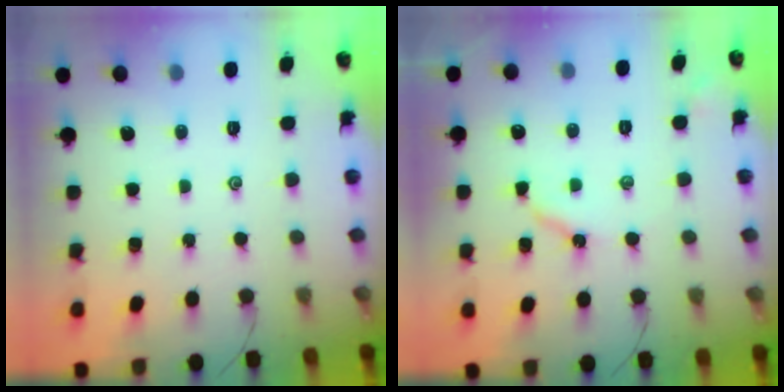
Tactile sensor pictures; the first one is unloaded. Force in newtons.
{"total": 5.7, "press": 5.7, "slide": 0.7}